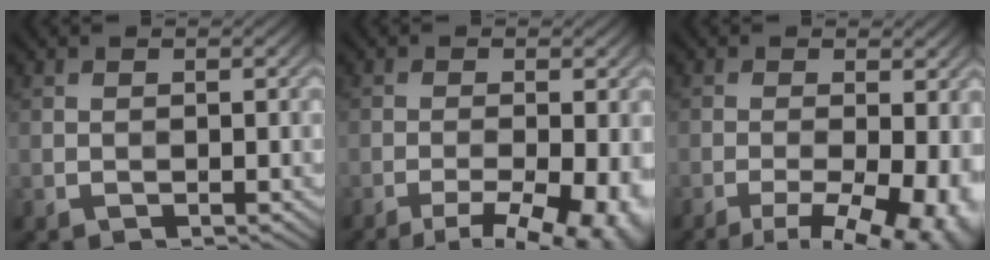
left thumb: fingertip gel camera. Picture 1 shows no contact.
{"total": 10.0, "force": [-5.5, 3.4, 7.6], "torque": [-0.107, -0.018, -0.059]}
{"total": 11.6, "force": [-5.4, 4.6, 9.2], "torque": [-0.125, -0.019, -0.055]}